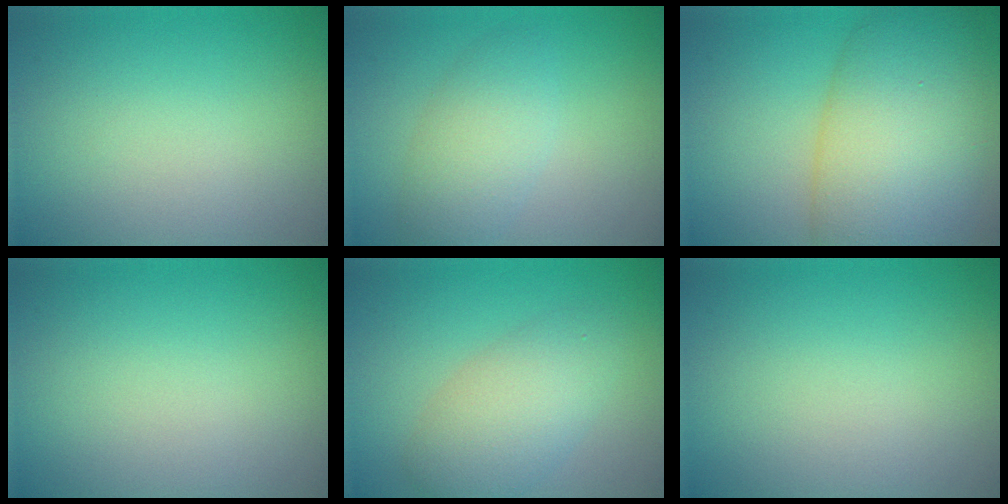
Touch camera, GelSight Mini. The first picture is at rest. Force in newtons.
{"total": 3.4, "press": 3.4, "slide": 0.1}
{"total": 11.1, "press": 11.1, "slide": 0.5}
{"total": 0.0}
{"total": 4.5, "press": 4.5, "slide": 0.1}
{"total": 0.0}